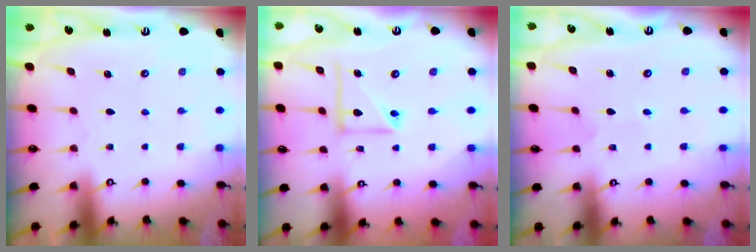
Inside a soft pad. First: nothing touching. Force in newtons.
{"total": 10.1, "press": 10.0, "slide": 0.9}
{"total": 1.0, "press": 1.0, "slide": 0.0}